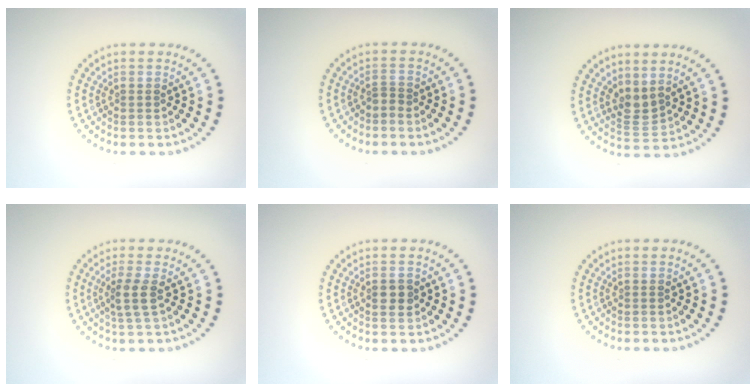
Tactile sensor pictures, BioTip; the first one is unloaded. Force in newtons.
{"total": 0.7, "press": 0.4, "slide": 0.6}
{"total": 2.0, "press": 1.6, "slide": 1.1}
{"total": 2.2, "press": 1.7, "slide": 1.3}
{"total": 1.6, "press": 1.6, "slide": 0.2}
{"total": 0.0}